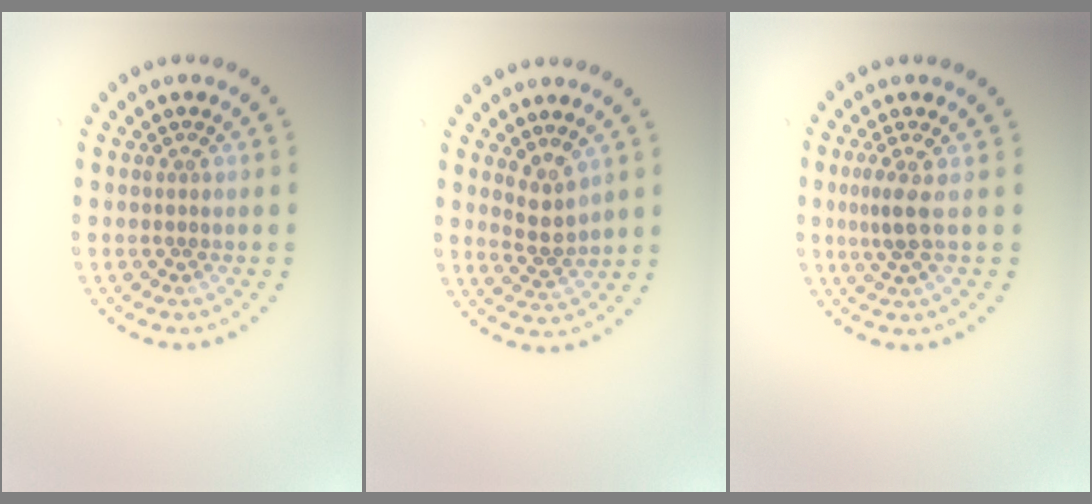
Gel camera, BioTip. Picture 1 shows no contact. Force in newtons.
{"total": 2.2, "press": 1.8, "slide": 1.3}
{"total": 2.3, "press": 1.6, "slide": 1.6}